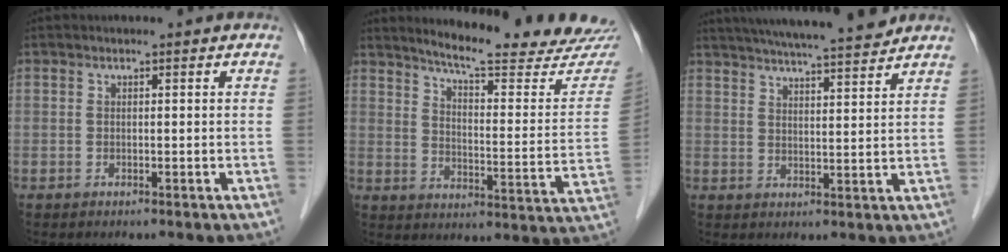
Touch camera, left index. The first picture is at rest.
{"total": 21.3, "force": [19.5, 1.4, 8.4], "torque": [-0.112, -0.082, 0.242]}
{"total": 15.8, "force": [14.2, 0.5, 7.0], "torque": [-0.120, 0.020, 0.204]}